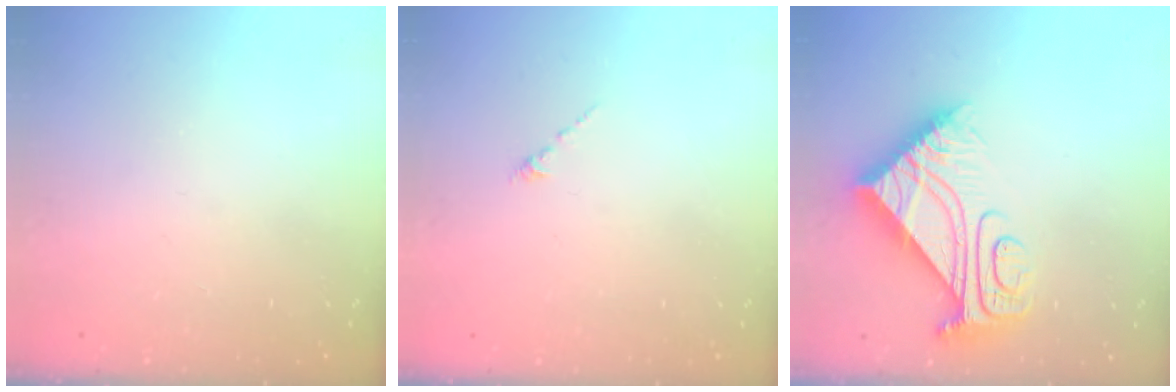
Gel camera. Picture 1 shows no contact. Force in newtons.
{"total": 0.0}
{"total": 12.1, "press": 12.1, "slide": 0.8}